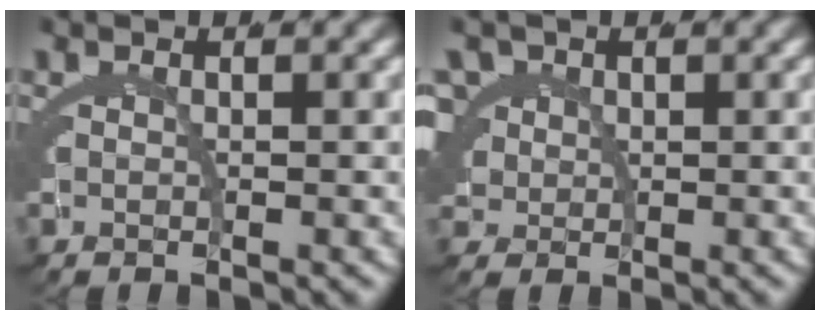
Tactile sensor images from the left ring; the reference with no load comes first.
{"total": 5.9, "force": [0.8, 5.4, 2.3], "torque": [-0.057, -0.012, 0.015]}